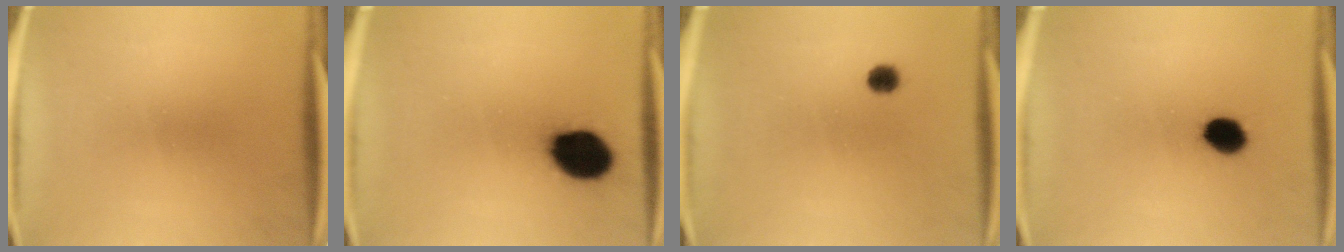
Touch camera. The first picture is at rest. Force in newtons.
{"total": 13.1}
{"total": 1.9}
{"total": 6.1}